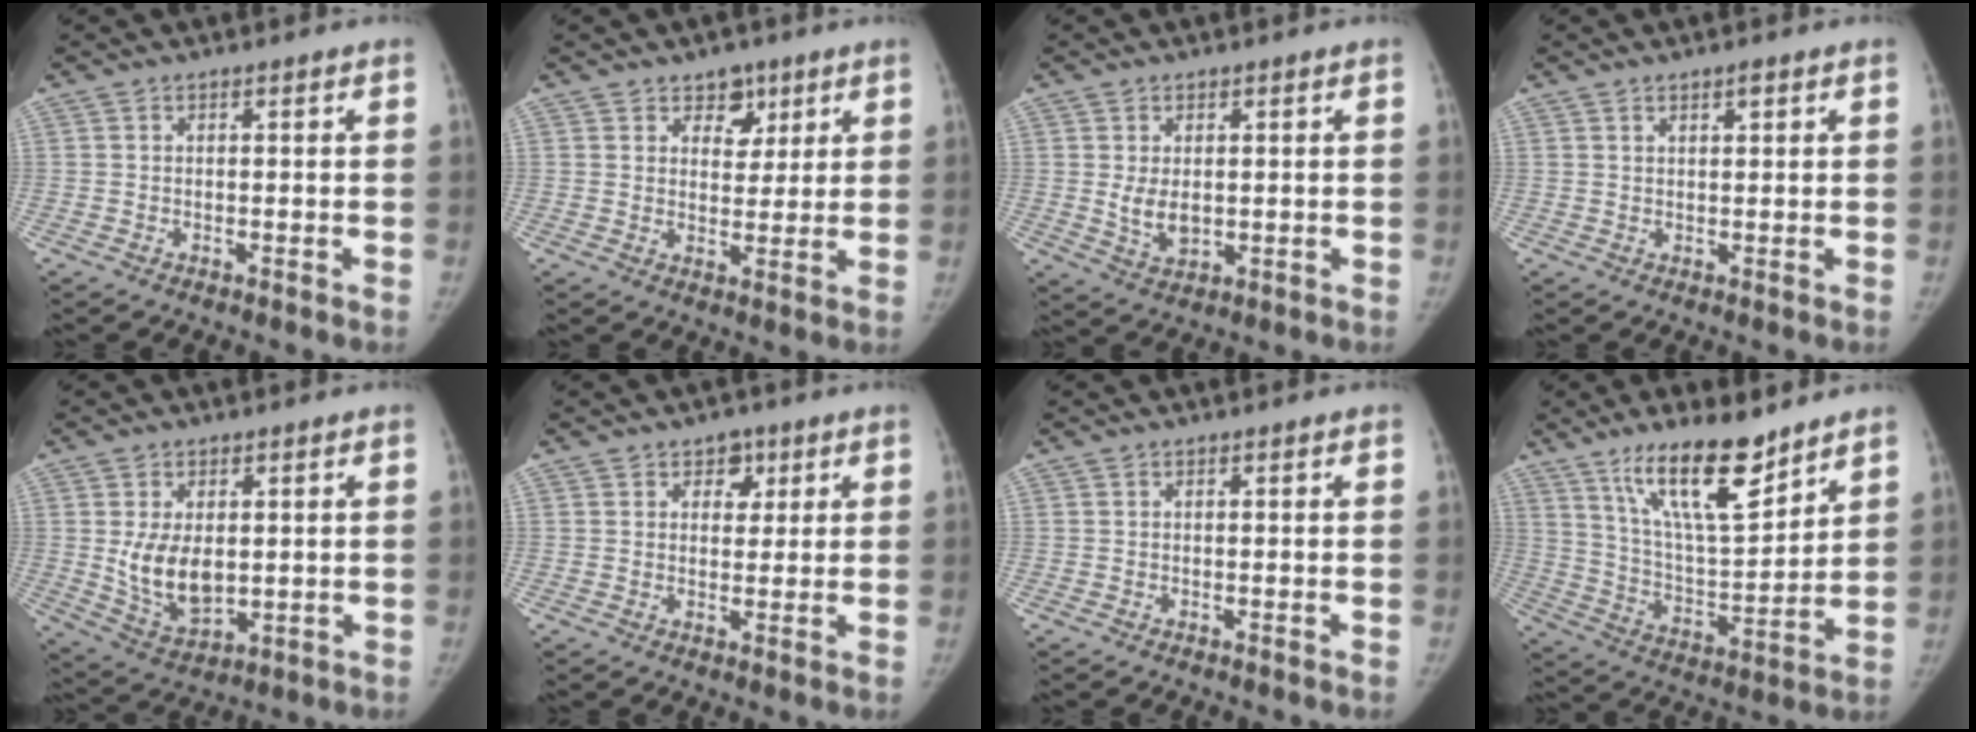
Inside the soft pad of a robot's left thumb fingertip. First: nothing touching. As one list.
[{"total": 5.4, "force": [3.2, 3.8, 2.2], "torque": [0.003, -0.018, 0.049]}, {"total": 5.0, "force": [0.3, 3.2, 3.8], "torque": [-0.059, -0.013, 0.016]}, {"total": 1.7, "force": [1.1, 0.6, 1.3], "torque": [-0.016, -0.005, 0.017]}, {"total": 9.9, "force": [0.7, 6.2, 7.7], "torque": [-0.118, -0.017, 0.032]}, {"total": 4.0, "force": [2.0, 3.0, 1.8], "torque": [0.006, -0.008, 0.027]}, {"total": 0.0}, {"total": 17.0, "force": [11.8, 4.8, 11.2], "torque": [-0.165, -0.074, 0.218]}]